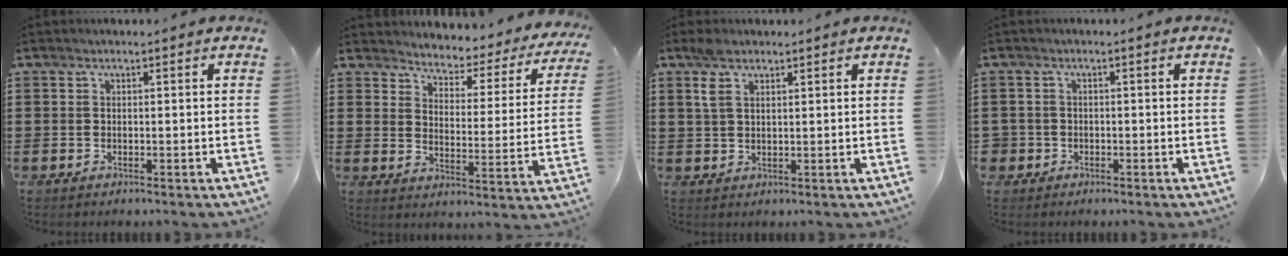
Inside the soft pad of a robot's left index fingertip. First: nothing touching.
{"total": 2.8, "force": [2.8, 0.4, 0.2], "torque": [-0.027, -0.033, 0.037]}
{"total": 3.4, "force": [1.8, 1.6, 2.4], "torque": [-0.054, 0.007, 0.033]}
{"total": 1.6, "force": [-0.8, 1.4, 0.1], "torque": [-0.008, 0.001, -0.020]}